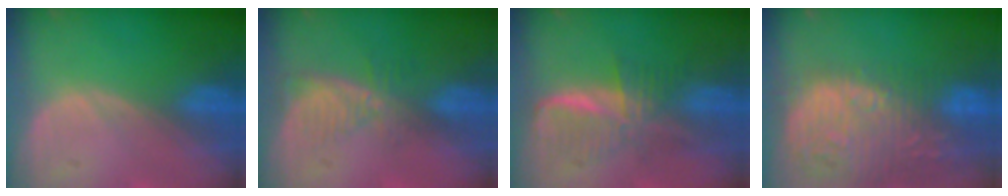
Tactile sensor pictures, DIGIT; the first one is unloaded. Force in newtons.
{"total": 5.5, "press": 4.6, "slide": 3.0}
{"total": 6.2, "press": 6.1, "slide": 0.8}
{"total": 15.8, "press": 12.9, "slide": 9.1}